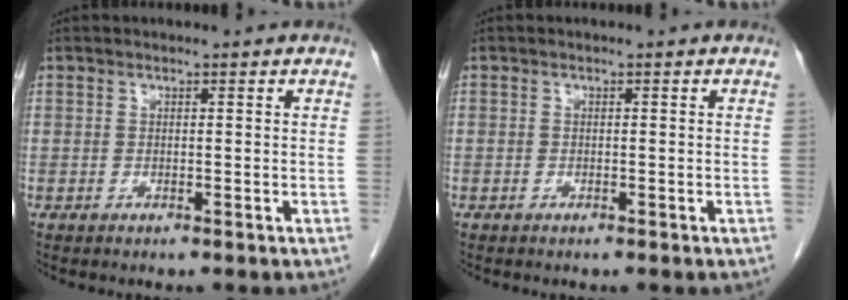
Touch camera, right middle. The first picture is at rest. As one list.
[{"total": 0.0}]